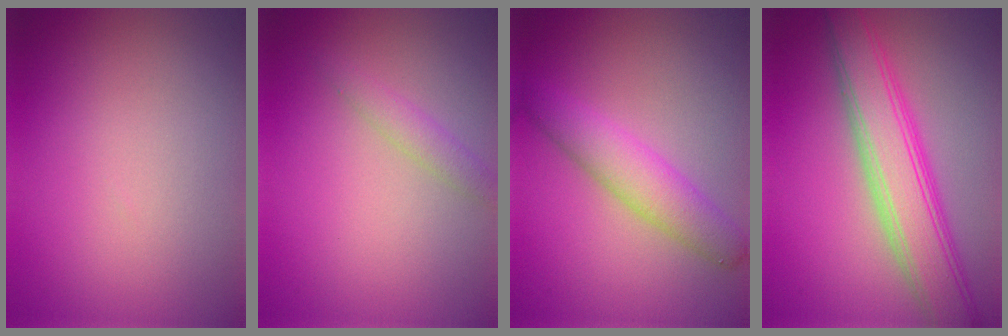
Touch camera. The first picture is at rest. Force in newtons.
{"total": 1.5, "press": 1.5, "slide": 0.0}
{"total": 3.8, "press": 3.8, "slide": 0.1}
{"total": 6.9, "press": 6.9, "slide": 0.1}